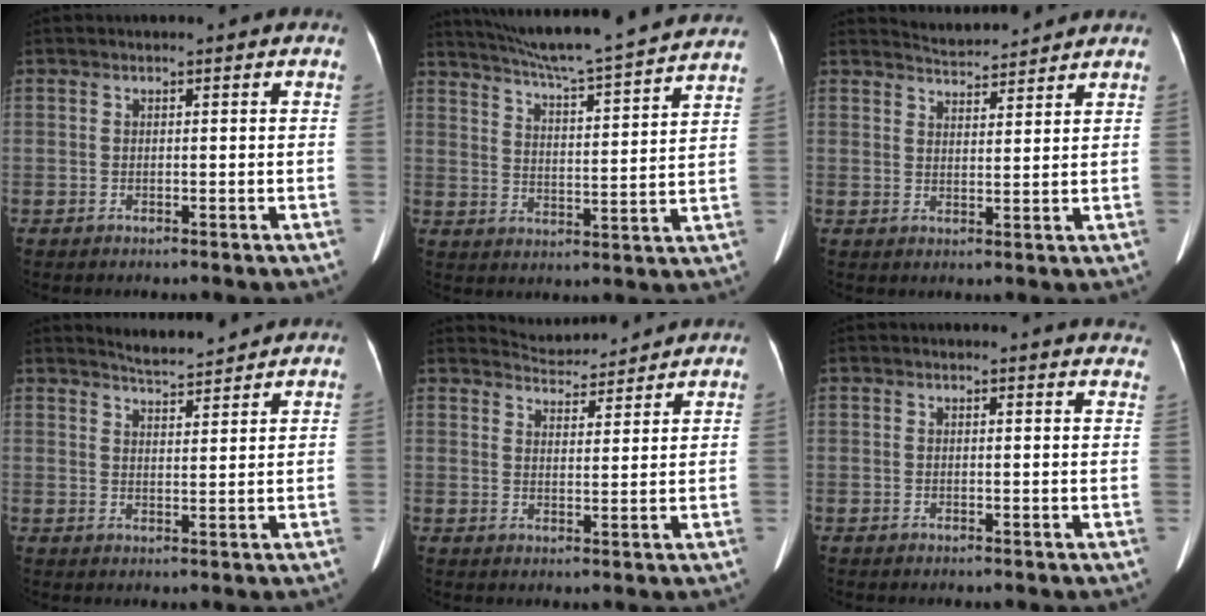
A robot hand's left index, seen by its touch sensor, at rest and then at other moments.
{"total": 21.7, "force": [19.8, -0.6, 9.0], "torque": [-0.151, -0.017, 0.270]}
{"total": 5.1, "force": [5.1, 0.2, 0.1], "torque": [-0.013, 0.013, 0.078]}
{"total": 5.4, "force": [5.4, 0.2, 0.9], "torque": [-0.024, 0.007, 0.083]}
{"total": 6.8, "force": [6.7, 0.8, 0.2], "torque": [-0.011, 0.014, 0.097]}
{"total": 8.0, "force": [7.8, 0.9, 1.1], "torque": [0.011, -0.027, 0.050]}